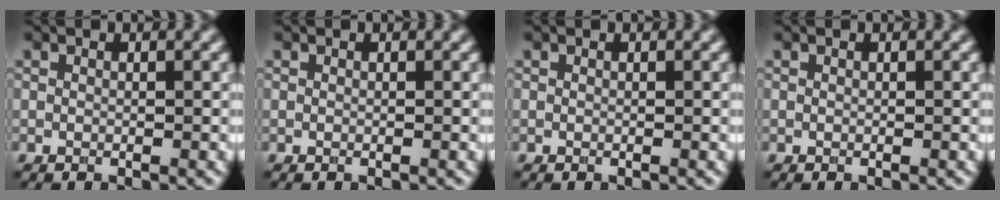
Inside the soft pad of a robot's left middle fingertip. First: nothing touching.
{"total": 0.0}
{"total": 0.0}
{"total": 0.0}